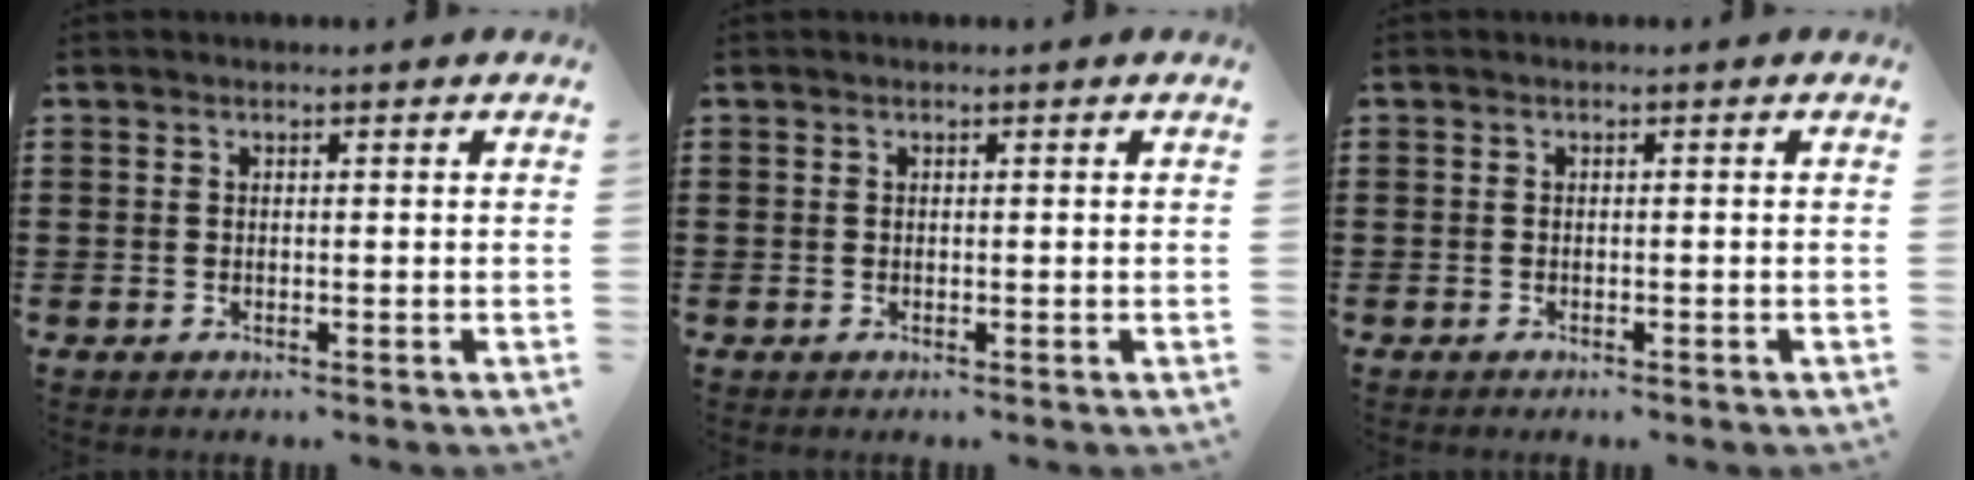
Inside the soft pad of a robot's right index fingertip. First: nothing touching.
{"total": 0.0}
{"total": 0.7, "force": [-0.6, -0.3, 0.1], "torque": [-0.001, -0.004, -0.011]}